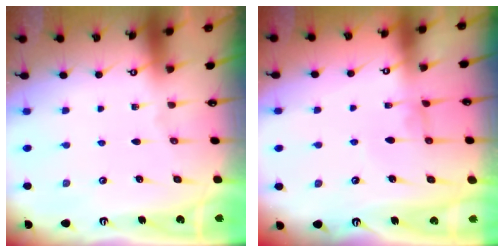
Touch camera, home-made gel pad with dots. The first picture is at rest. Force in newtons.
{"total": 1.0, "press": 0.9, "slide": 0.4}